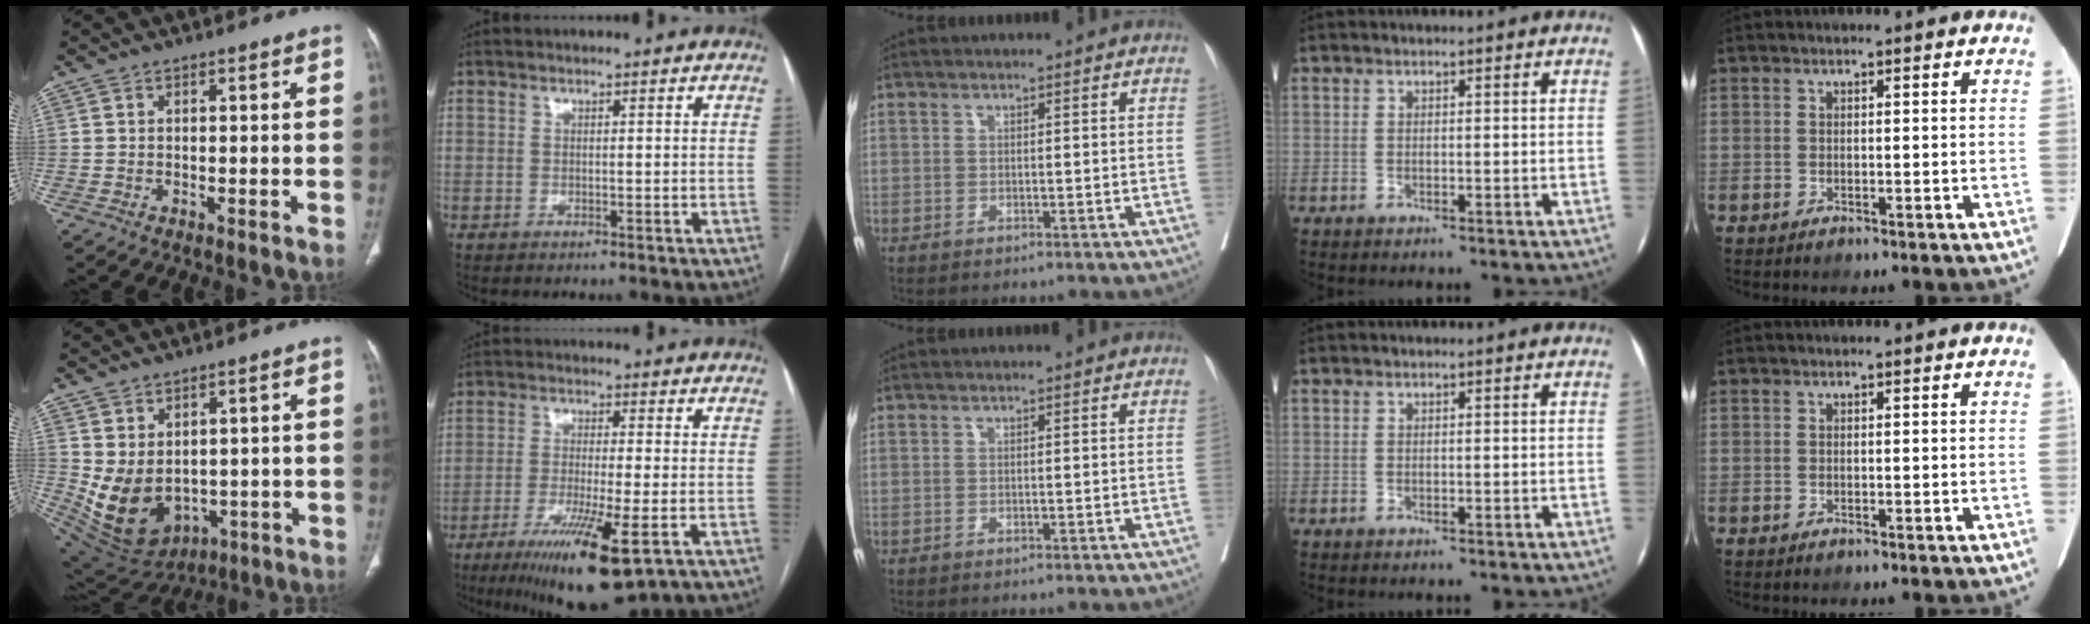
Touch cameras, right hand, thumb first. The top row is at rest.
{"thumb": {"total": 11.9, "force": [-0.1, 8.7, 8.0], "torque": [-0.130, -0.012, 0.040]}, "index": {"total": 12.9, "force": [-6.5, 1.1, 11.1], "torque": [-0.189, -0.038, -0.103]}, "middle": {"total": 0.5, "force": [0.3, -0.5, 0.0], "torque": [0.000, -0.002, 0.004]}}